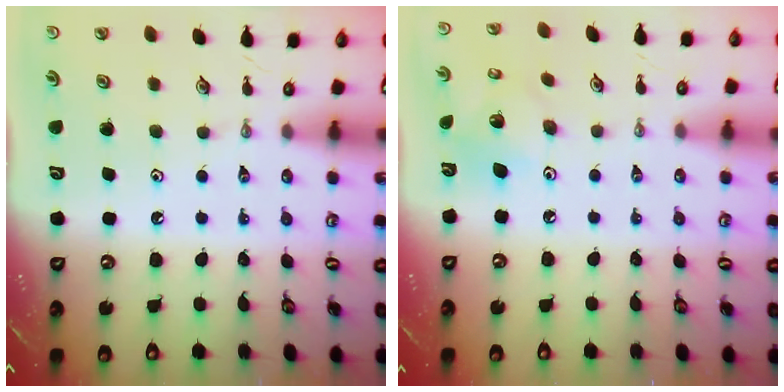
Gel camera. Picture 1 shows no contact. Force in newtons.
{"total": 7.1, "press": 7.1, "slide": 0.4}